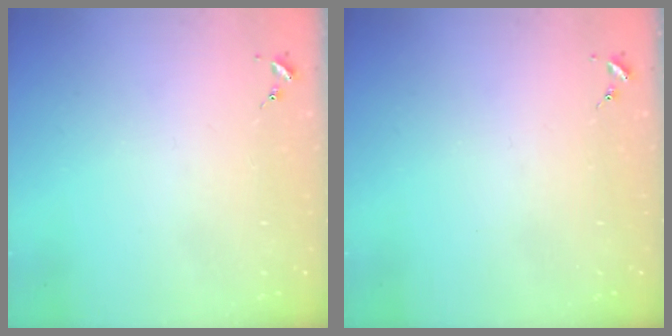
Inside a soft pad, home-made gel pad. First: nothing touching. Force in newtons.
{"total": 0.0}